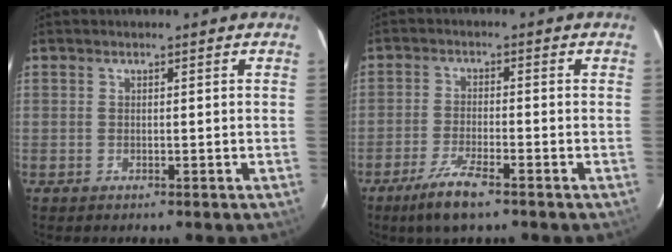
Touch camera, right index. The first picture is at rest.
{"total": 6.1, "force": [-4.1, 0.6, 4.4], "torque": [-0.093, -0.013, -0.075]}